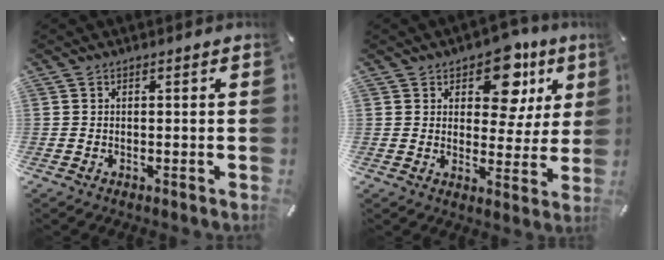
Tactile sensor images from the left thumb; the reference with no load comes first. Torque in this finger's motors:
{"motor_torque": [1.75, 1.71, 1.04, -1.01, 0.28]}